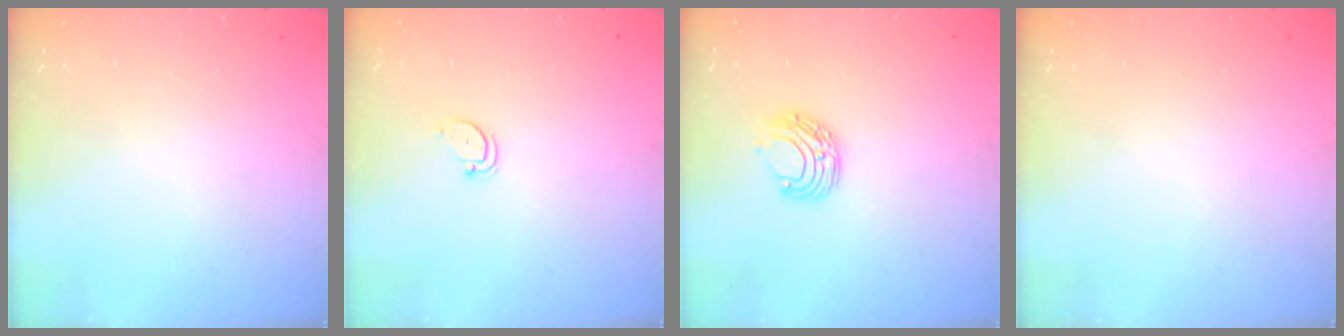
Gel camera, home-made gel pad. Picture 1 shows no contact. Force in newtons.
{"total": 2.3, "press": 2.3, "slide": 0.2}
{"total": 6.8, "press": 6.7, "slide": 0.6}
{"total": 0.0}